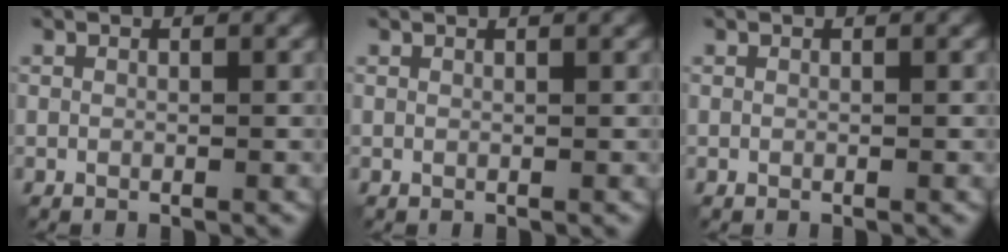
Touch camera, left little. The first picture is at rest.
{"total": 1.3, "force": [0.9, 0.3, 0.8], "torque": [-0.006, -0.001, 0.004]}
{"total": 0.0}